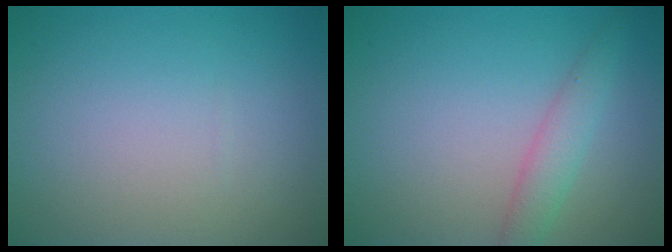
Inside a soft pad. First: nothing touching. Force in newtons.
{"total": 2.4, "press": 2.4, "slide": 0.1}